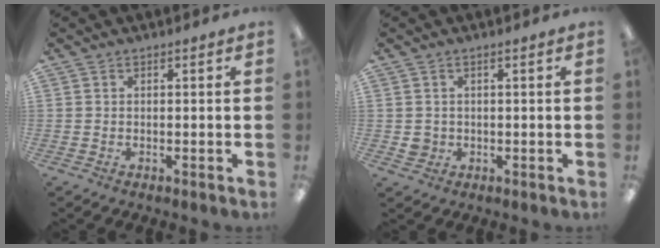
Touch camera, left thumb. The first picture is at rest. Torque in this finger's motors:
{"motor_torque": [-0.07, 0.24, 0.42, -0.24, -0.02]}